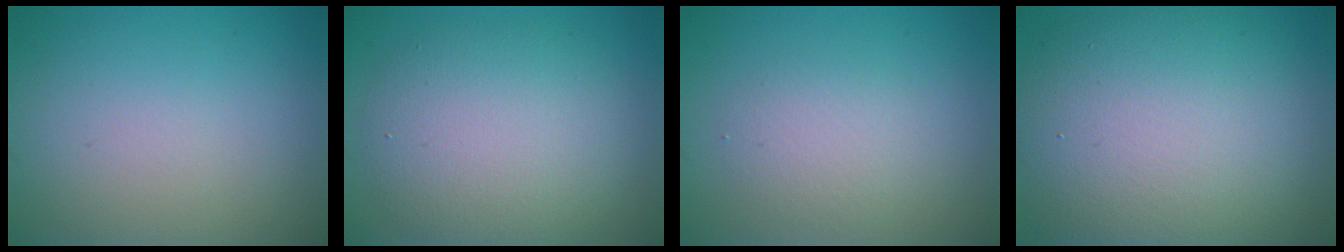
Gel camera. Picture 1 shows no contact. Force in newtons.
{"total": 7.1, "press": 7.0, "slide": 0.5}
{"total": 2.2, "press": 2.2, "slide": 0.1}
{"total": 13.0, "press": 13.0, "slide": 0.8}